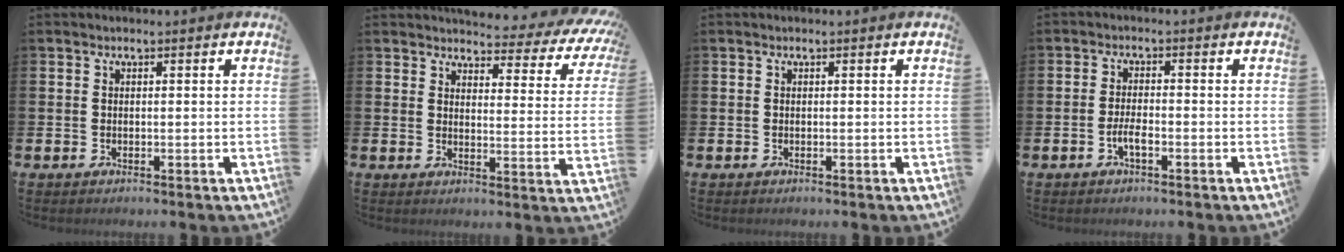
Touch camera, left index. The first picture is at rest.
{"total": 3.6, "force": [3.2, 1.1, 0.9], "torque": [-0.025, -0.032, 0.048]}
{"total": 0.0}
{"total": 2.3, "force": [-1.0, 0.7, 2.0], "torque": [-0.050, 0.003, -0.020]}